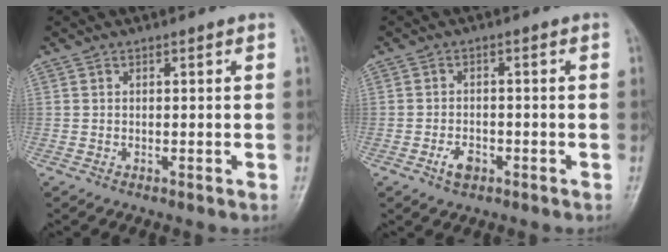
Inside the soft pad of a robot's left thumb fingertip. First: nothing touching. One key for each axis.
{"total": 3.1, "fx": -1.6, "fy": 1.9, "fz": 1.9, "tx": -0.032, "ty": 0.008, "tz": -0.027}